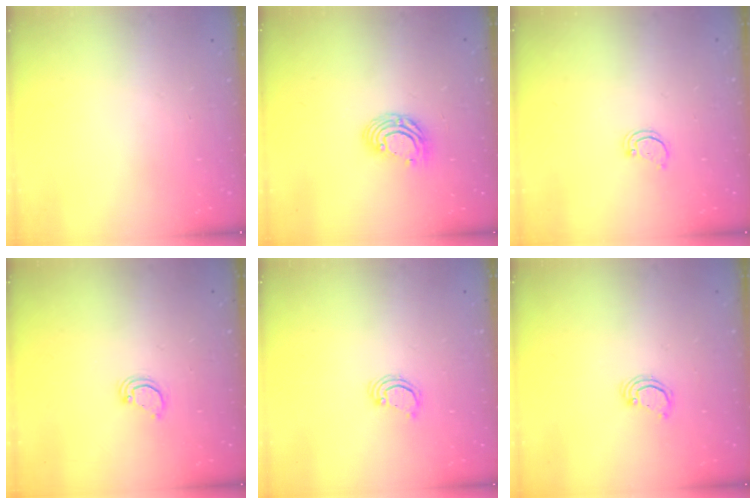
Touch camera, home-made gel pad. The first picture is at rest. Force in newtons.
{"total": 8.0, "press": 8.0, "slide": 0.4}
{"total": 1.5, "press": 1.5, "slide": 0.1}
{"total": 3.5, "press": 3.5, "slide": 0.3}
{"total": 2.2, "press": 2.2, "slide": 0.2}
{"total": 2.2, "press": 2.2, "slide": 0.2}